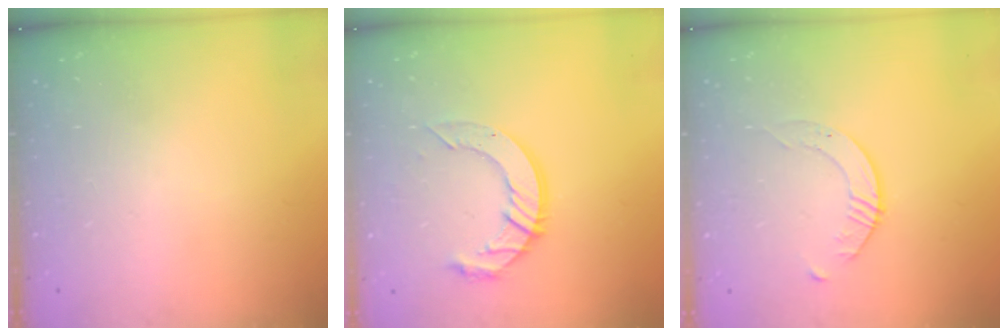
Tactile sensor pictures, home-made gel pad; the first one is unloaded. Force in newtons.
{"total": 11.1, "press": 11.1, "slide": 1.0}
{"total": 2.8, "press": 2.8, "slide": 0.3}